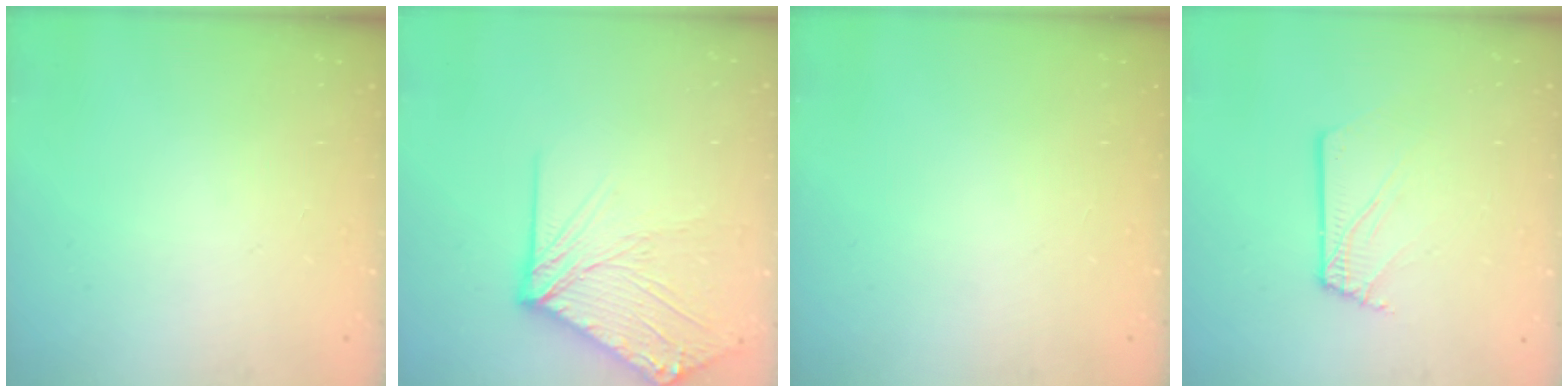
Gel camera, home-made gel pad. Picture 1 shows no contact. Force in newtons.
{"total": 12.5, "press": 12.4, "slide": 1.9}
{"total": 0.0}
{"total": 2.6, "press": 2.6, "slide": 0.3}